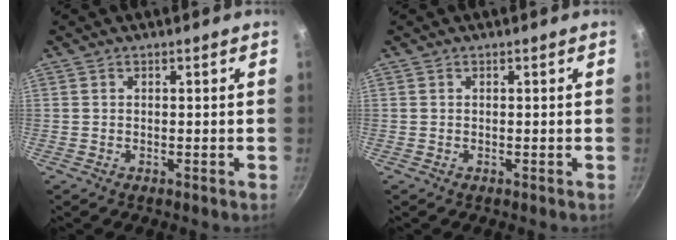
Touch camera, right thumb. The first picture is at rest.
{"total": 0.0}